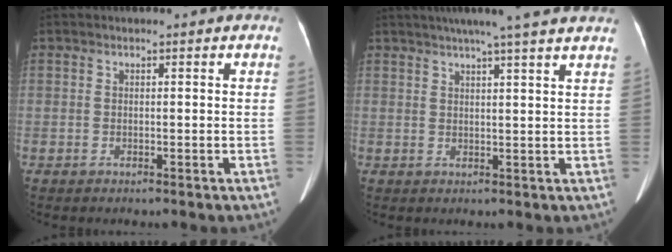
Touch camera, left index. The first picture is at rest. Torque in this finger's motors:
{"motor_torque": [0.37, -1.77, 0.03, 0.01]}